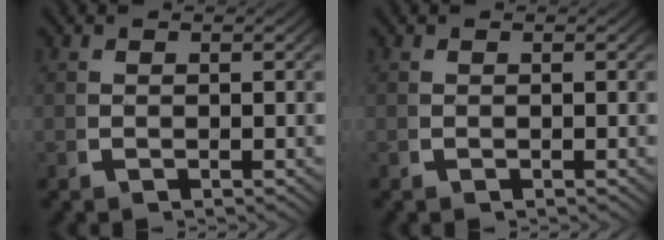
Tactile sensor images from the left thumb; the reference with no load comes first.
{"total": 1.0, "force": [0.3, -0.9, -0.5], "torque": [0.020, 0.004, 0.005]}